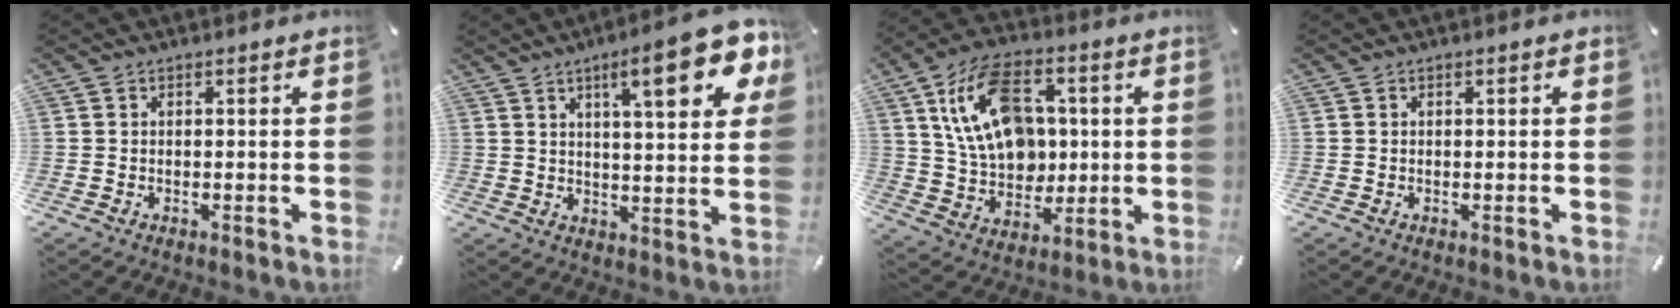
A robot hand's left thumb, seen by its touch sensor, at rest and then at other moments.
{"total": 15.7, "force": [7.8, 4.3, 12.9], "torque": [-0.184, -0.030, 0.116]}
{"total": 18.2, "force": [4.1, 13.2, 11.9], "torque": [-0.228, 0.002, 0.075]}
{"total": 0.0}